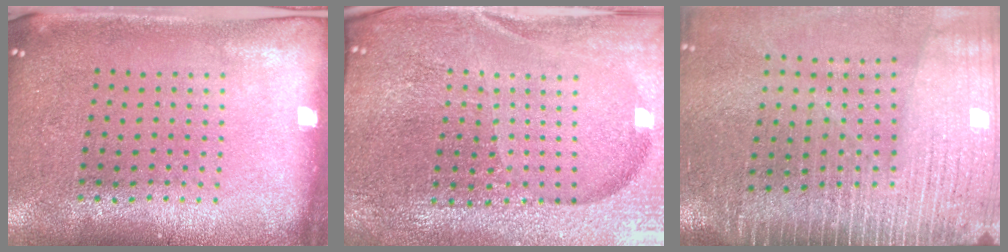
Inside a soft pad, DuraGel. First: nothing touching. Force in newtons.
{"total": 5.4, "press": 5.0, "slide": 2.1}
{"total": 4.2, "press": 3.6, "slide": 2.2}